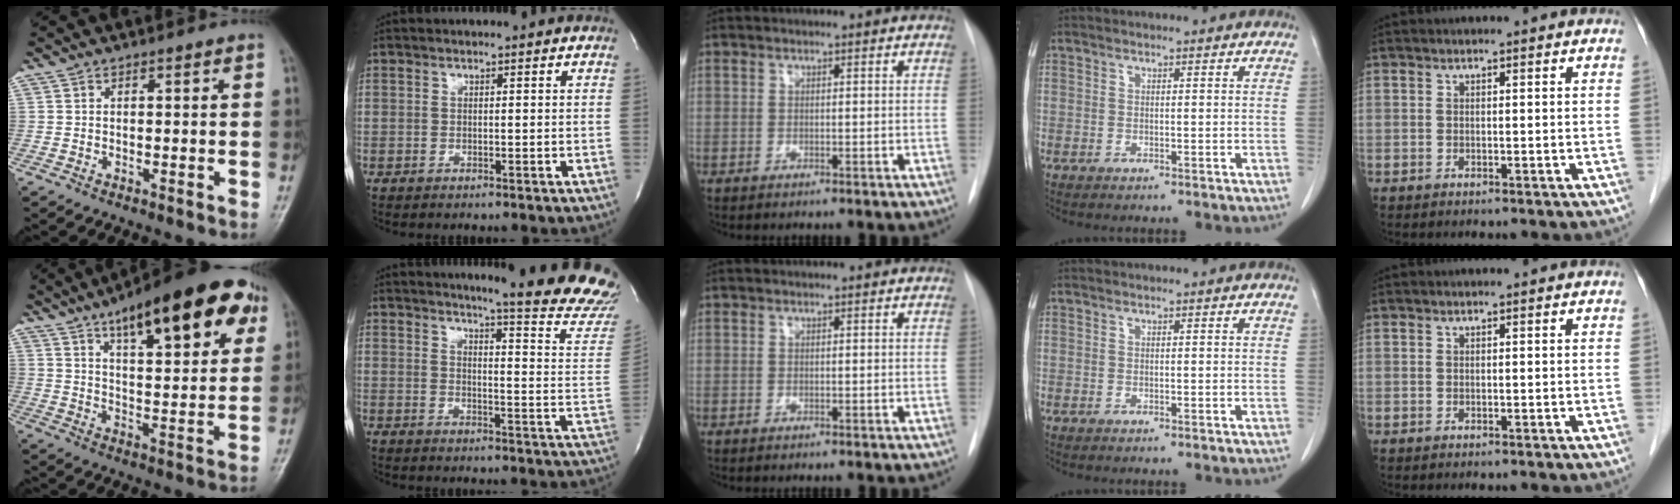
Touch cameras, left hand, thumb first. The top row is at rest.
{"thumb": {"total": 22.1, "force": [11.3, 7.5, 17.5], "torque": [-0.221, -0.015, 0.163]}, "index": {"total": 20.5, "force": [18.9, 0.1, 7.8], "torque": [-0.097, -0.126, 0.206]}}